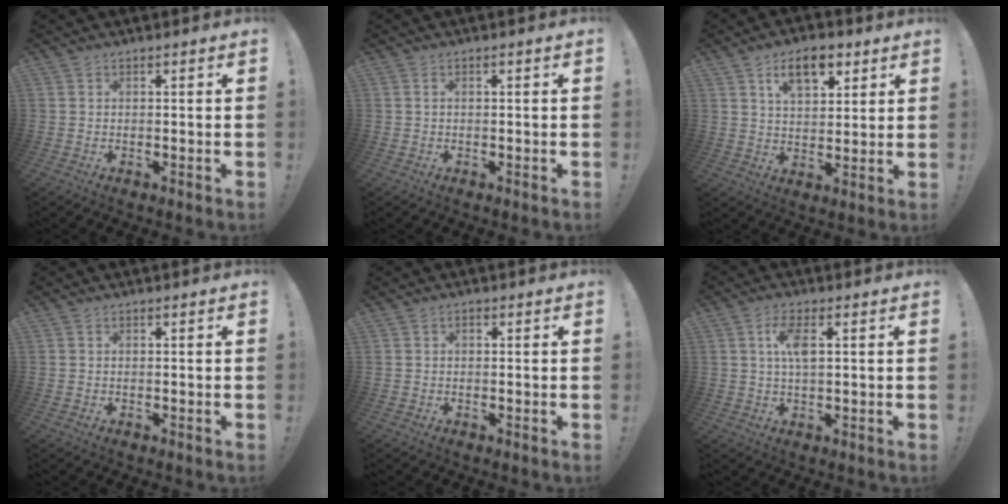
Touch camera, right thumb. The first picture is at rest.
{"total": 1.2, "force": [-0.4, -0.1, 1.1], "torque": [-0.026, 0.003, -0.007]}
{"total": 10.3, "force": [5.6, 5.6, 6.6], "torque": [-0.100, -0.012, 0.101]}
{"total": 0.0}
{"total": 0.6, "force": [-0.1, 0.4, 0.4], "torque": [-0.007, 0.003, -0.004]}
{"total": 6.5, "force": [1.7, 2.4, 5.7], "torque": [-0.105, 0.003, 0.027]}